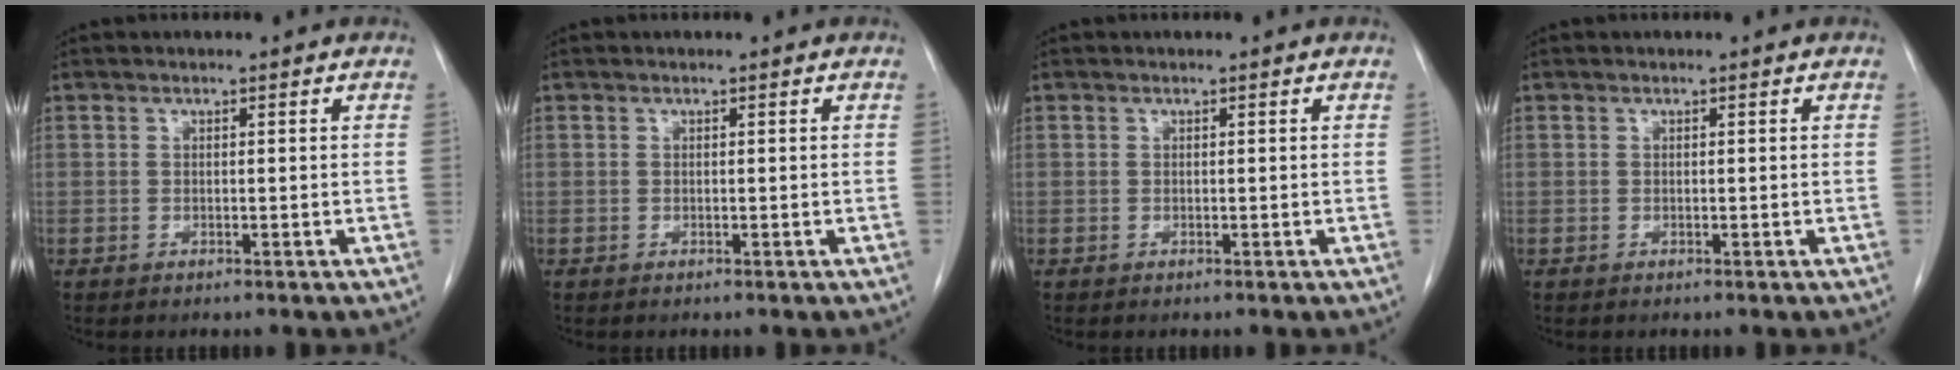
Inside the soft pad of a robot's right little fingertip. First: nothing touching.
{"total": 0.0}
{"total": 0.0}
{"total": 0.0}